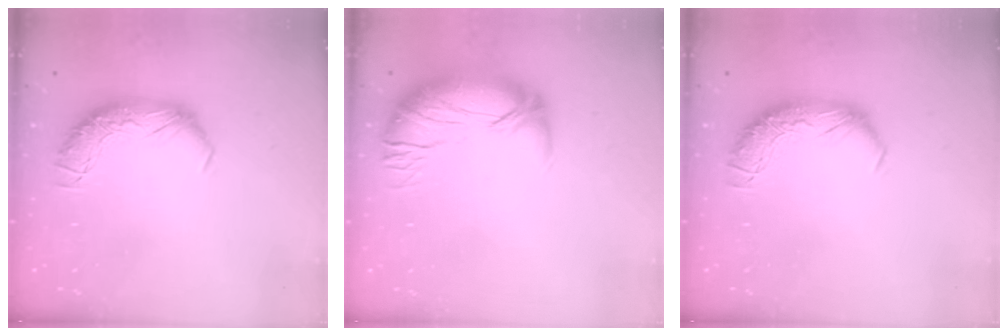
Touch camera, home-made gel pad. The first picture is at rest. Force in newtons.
{"total": 2.5, "press": 0.1, "slide": 2.5}
{"total": 0.0}